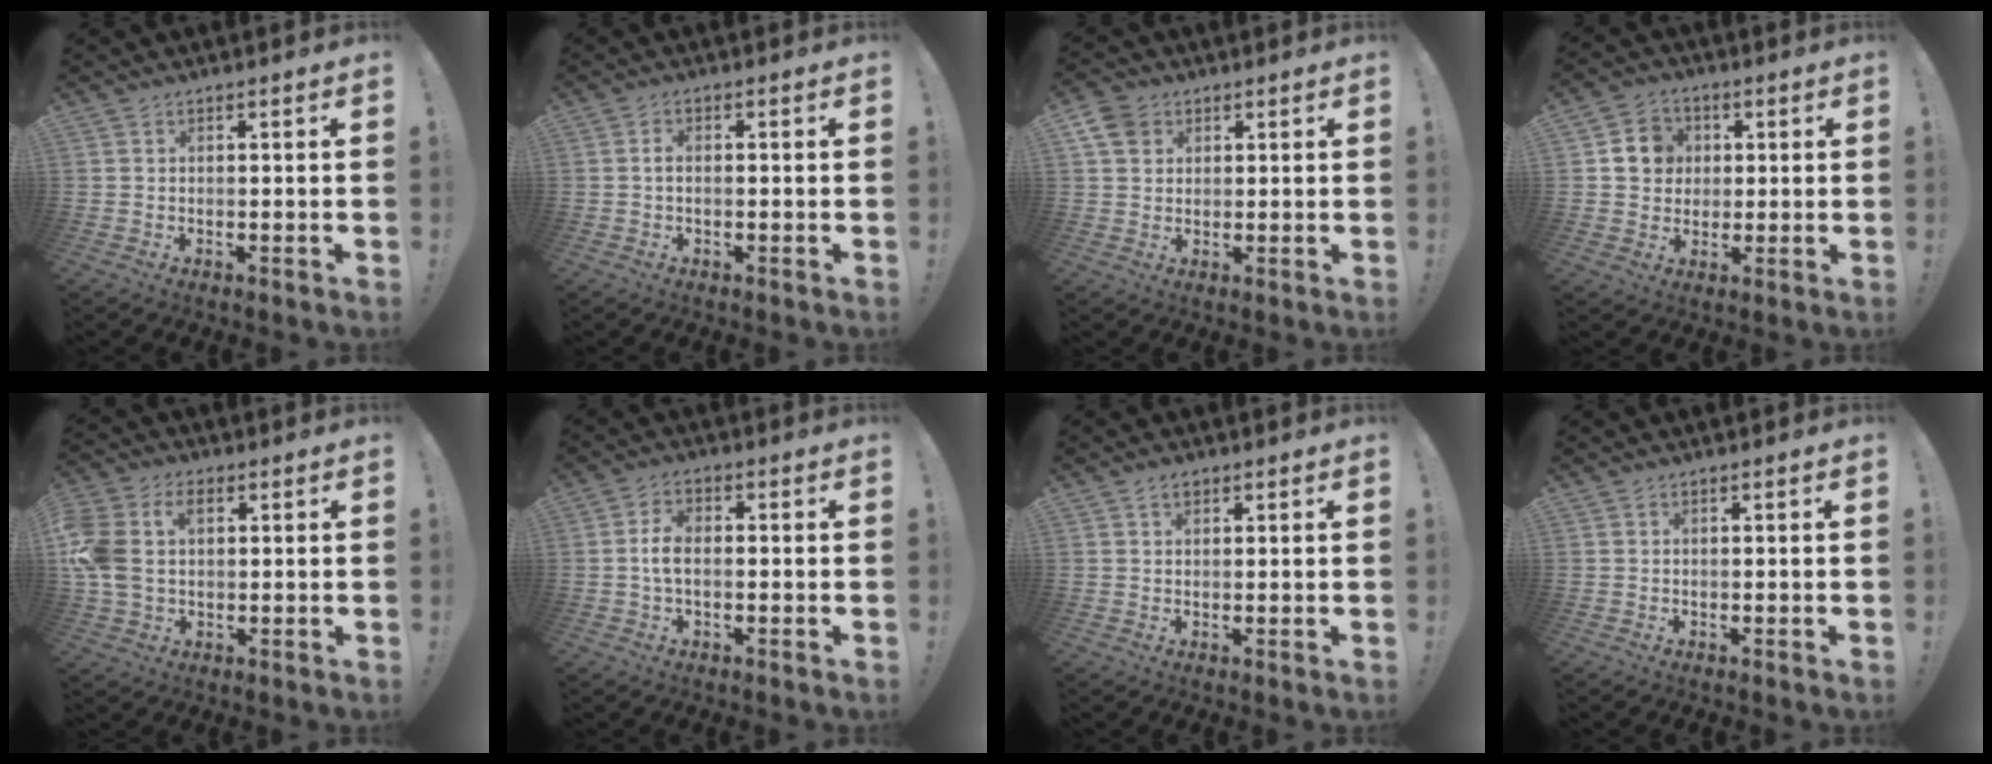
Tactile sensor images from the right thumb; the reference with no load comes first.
{"total": 1.7, "force": [-0.4, 0.8, 1.4], "torque": [-0.016, 0.002, -0.009]}
{"total": 6.7, "force": [3.1, 5.4, 2.4], "torque": [-0.038, -0.010, 0.063]}
{"total": 9.0, "force": [2.2, 8.3, 2.8], "torque": [-0.034, -0.004, 0.047]}
{"total": 11.3, "force": [2.2, 8.1, 7.6], "torque": [-0.170, -0.003, 0.036]}
{"total": 5.2, "force": [-0.4, 2.9, 4.3], "torque": [-0.074, 0.004, -0.007]}
{"total": 2.1, "force": [1.3, 1.4, 0.9], "torque": [-0.010, -0.002, 0.023]}
{"total": 0.0}